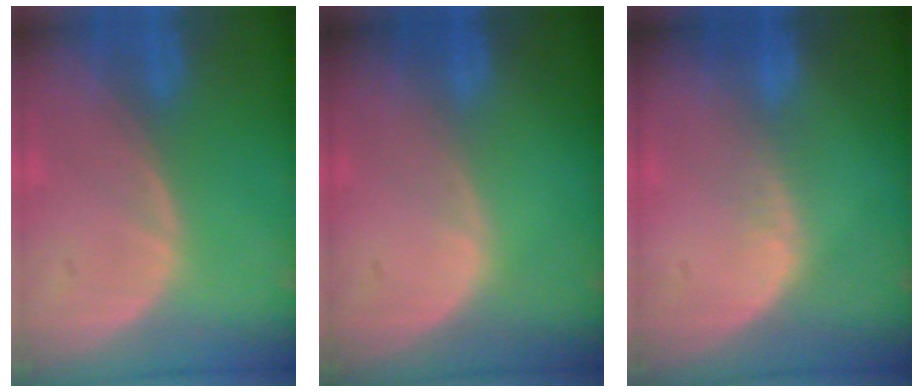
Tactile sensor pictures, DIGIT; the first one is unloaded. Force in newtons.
{"total": 0.0}
{"total": 2.0, "press": 1.1, "slide": 1.7}